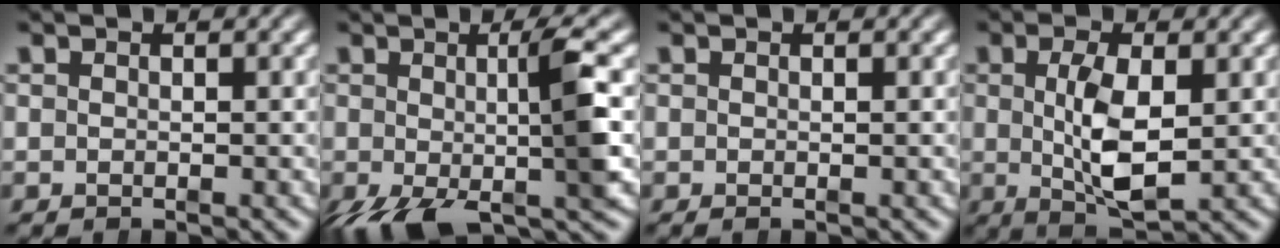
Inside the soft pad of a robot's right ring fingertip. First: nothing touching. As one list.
[{"total": 7.0, "force": [-2.7, 1.9, 6.2], "torque": [-0.106, -0.018, -0.027]}, {"total": 0.0}, {"total": 5.6, "force": [-0.3, 2.0, 5.2], "torque": [-0.080, -0.006, 0.001]}]